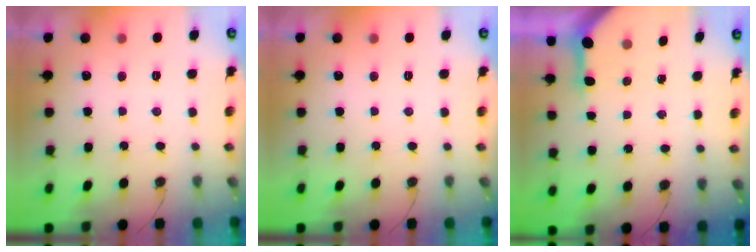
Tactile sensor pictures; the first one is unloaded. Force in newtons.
{"total": 0.0}
{"total": 3.3, "press": 3.3, "slide": 0.4}